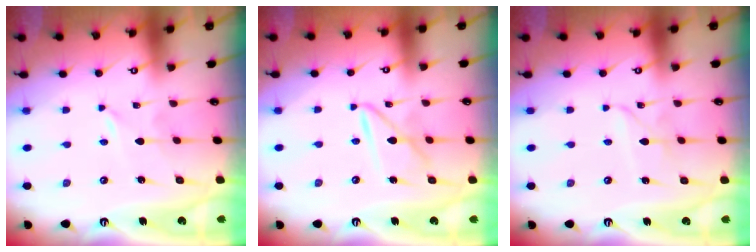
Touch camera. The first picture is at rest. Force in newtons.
{"total": 9.1, "press": 9.1, "slide": 0.8}
{"total": 2.6, "press": 2.6, "slide": 0.1}